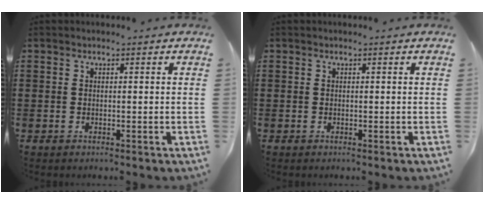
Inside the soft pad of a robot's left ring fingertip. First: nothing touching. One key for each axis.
{"total": 0.0}